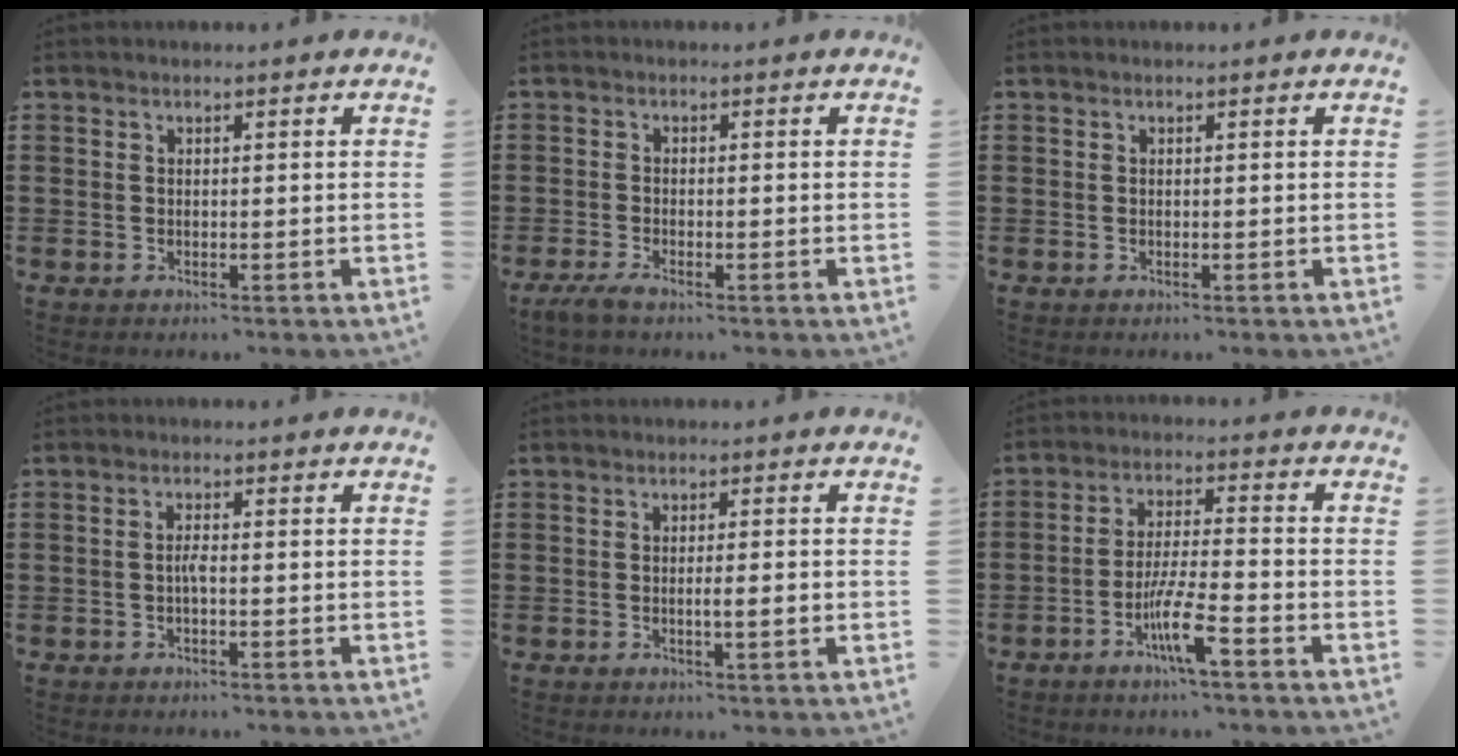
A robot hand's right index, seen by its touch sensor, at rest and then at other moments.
{"total": 2.0, "force": [-1.4, 0.2, 1.4], "torque": [-0.037, -0.007, -0.031]}
{"total": 0.0}
{"total": 1.7, "force": [-0.5, 0.1, 1.6], "torque": [-0.033, 0.000, -0.009]}
{"total": 2.4, "force": [-0.5, -0.1, 2.3], "torque": [-0.038, -0.005, -0.011]}
{"total": 7.3, "force": [-4.0, 0.7, 6.1], "torque": [-0.125, -0.009, -0.075]}